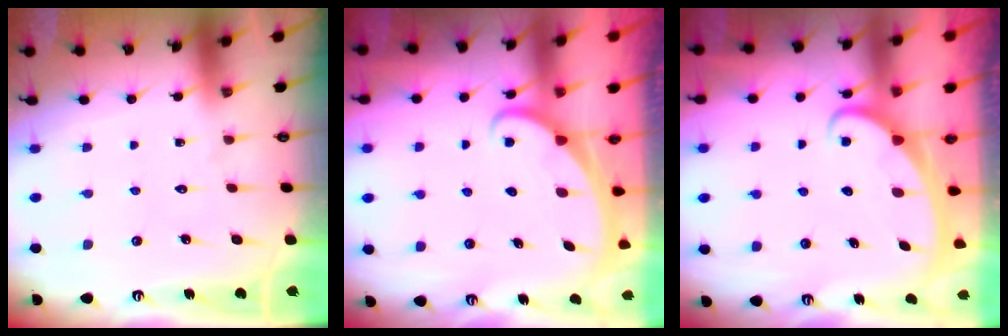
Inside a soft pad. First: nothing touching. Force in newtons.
{"total": 1.9, "press": 1.9, "slide": 0.1}
{"total": 2.5, "press": 2.5, "slide": 0.3}